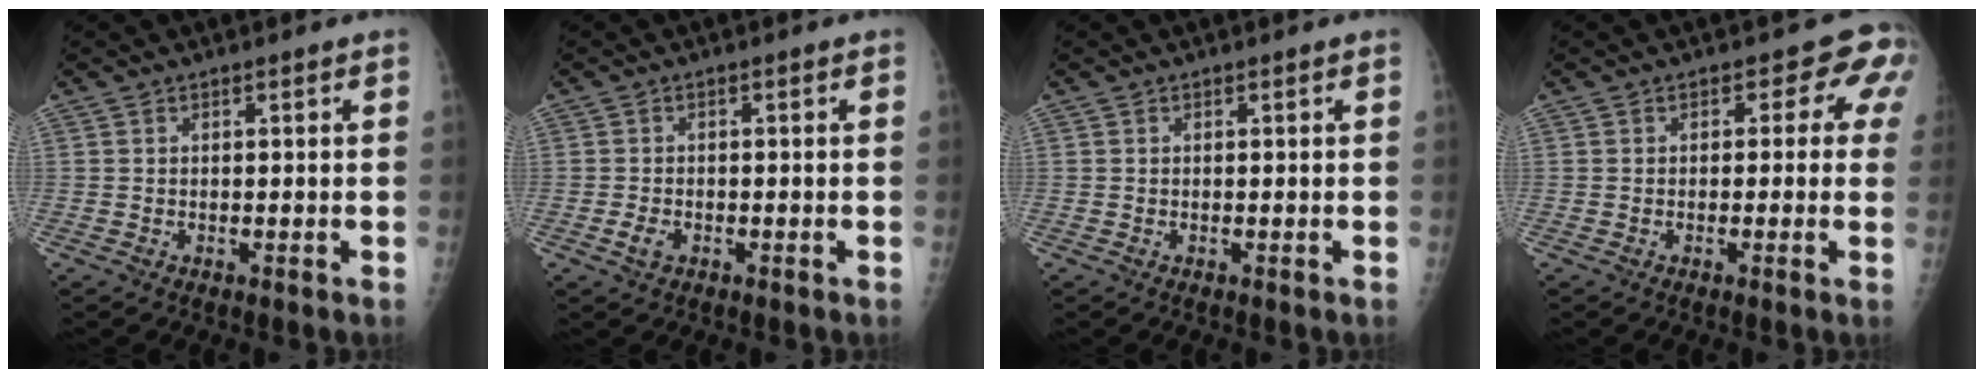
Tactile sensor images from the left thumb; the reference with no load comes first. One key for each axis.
{"total": 2.1, "fx": -0.9, "fy": 1.4, "fz": 1.3, "tx": -0.026, "ty": 0.001, "tz": -0.017}
{"total": 0.0}
{"total": 4.6, "fx": 1.3, "fy": 3.3, "fz": 3.0, "tx": 0.013, "ty": 0.006, "tz": -0.004}